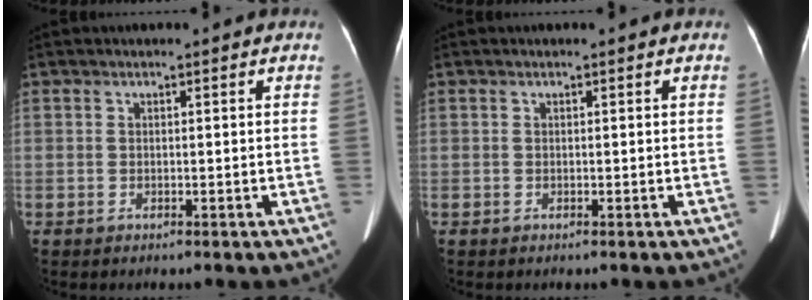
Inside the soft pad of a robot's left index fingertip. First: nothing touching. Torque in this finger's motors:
{"motor_torque": [0.00, 0.00, 0.00, 0.00]}